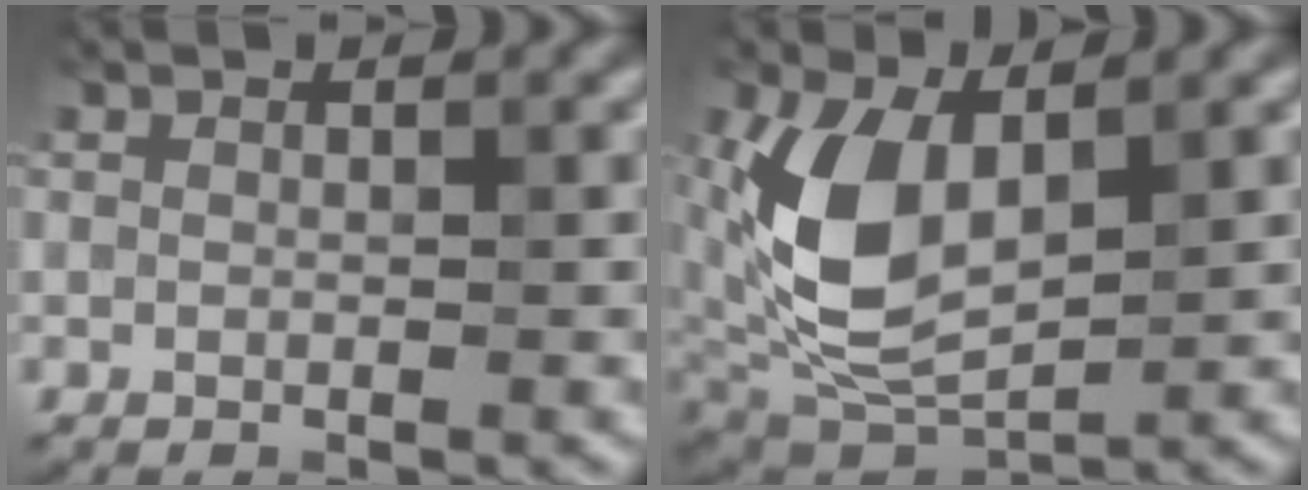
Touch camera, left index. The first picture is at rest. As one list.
[{"total": 8.6, "force": [1.5, 5.0, 6.9], "torque": [-0.155, -0.007, 0.027]}]